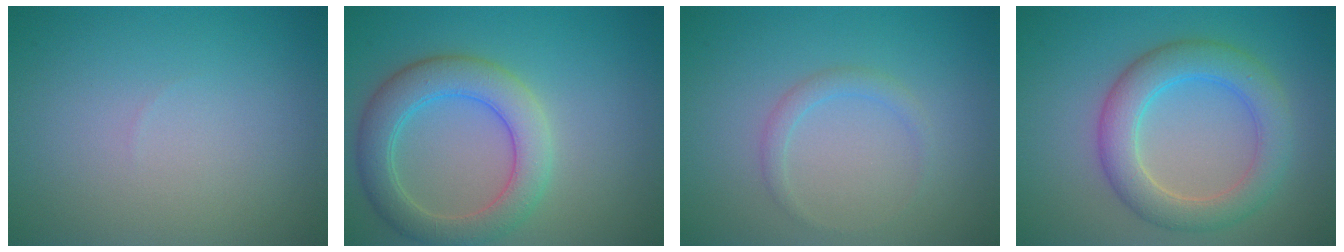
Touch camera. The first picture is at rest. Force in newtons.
{"total": 5.3, "press": 5.3, "slide": 0.5}
{"total": 1.3, "press": 1.3, "slide": 0.0}
{"total": 5.2, "press": 5.1, "slide": 0.4}